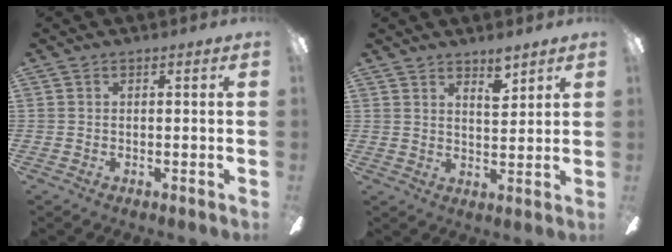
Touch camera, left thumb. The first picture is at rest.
{"total": 5.0, "force": [4.2, 1.5, 2.3], "torque": [-0.022, -0.027, 0.070]}